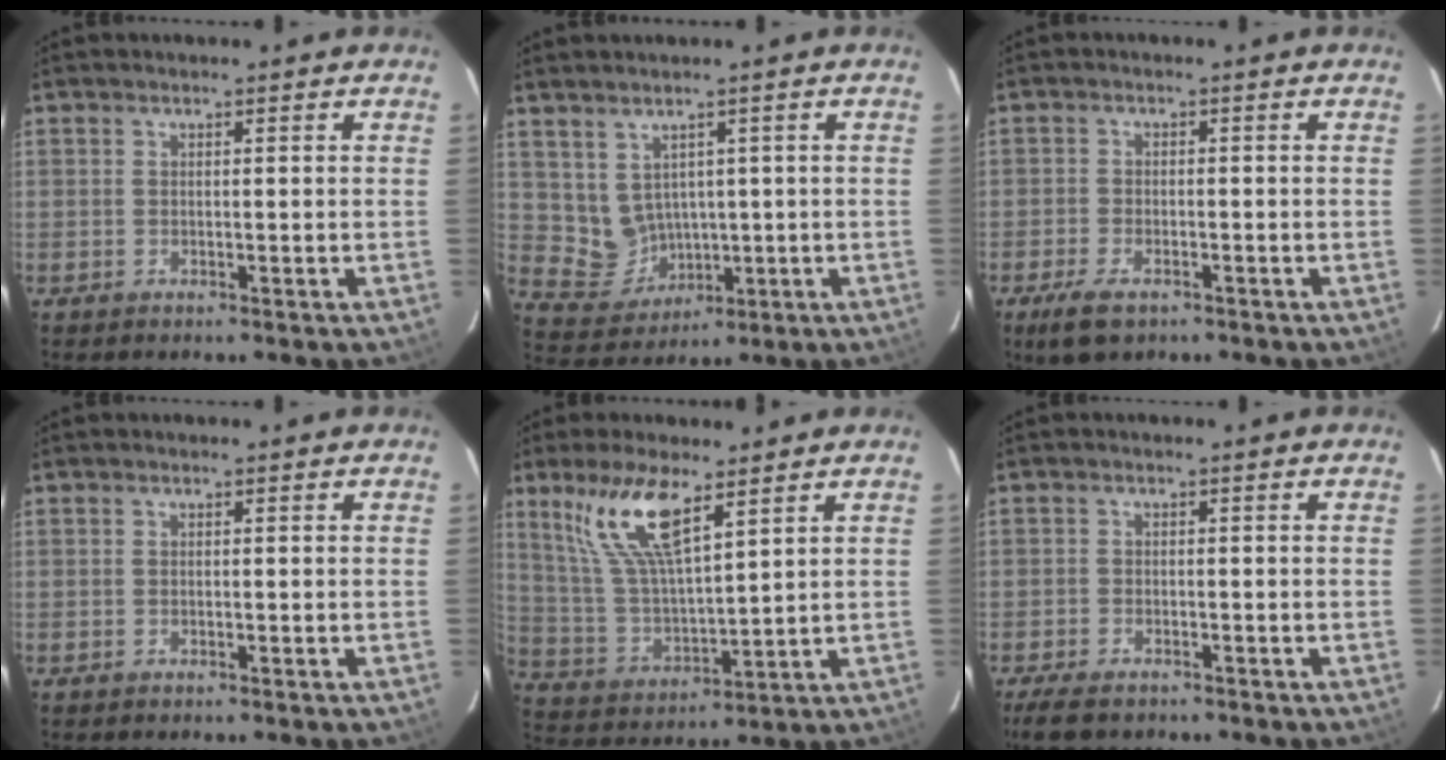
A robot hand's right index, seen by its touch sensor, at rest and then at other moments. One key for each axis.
{"total": 6.9, "fx": 1.4, "fy": 6.1, "fz": 2.8, "tx": -0.066, "ty": -0.002, "tz": 0.054}
{"total": 5.8, "fx": -3.8, "fy": 2.7, "fz": 3.5, "tx": -0.093, "ty": -0.014, "tz": -0.068}
{"total": 0.0}
{"total": 13.0, "fx": 7.8, "fy": 3.5, "fz": 9.8, "tx": -0.196, "ty": 0.006, "tz": 0.167}
{"total": 5.4, "fx": -4.2, "fy": 2.4, "fz": 2.5, "tx": -0.068, "ty": -0.012, "tz": -0.077}